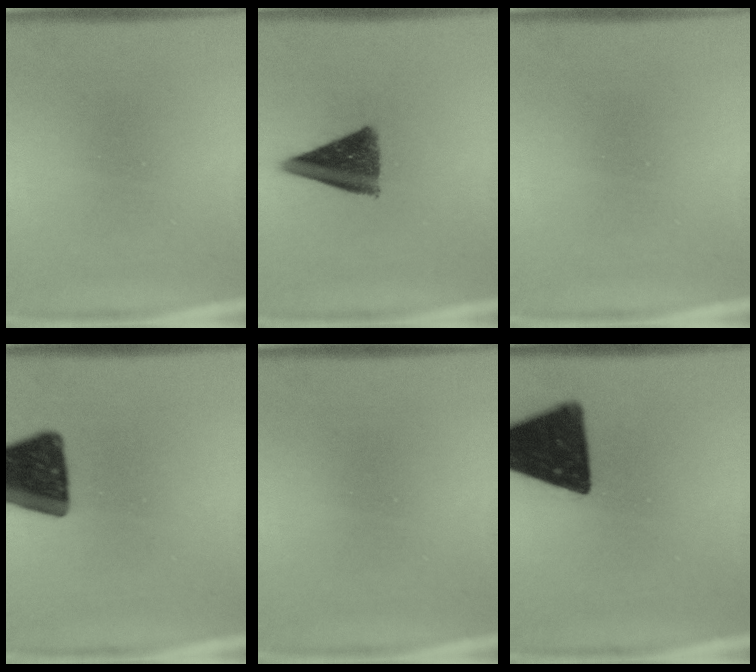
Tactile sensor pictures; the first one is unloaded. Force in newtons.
{"total": 10.6}
{"total": 0.0}
{"total": 16.2}
{"total": 0.0}
{"total": 17.3}